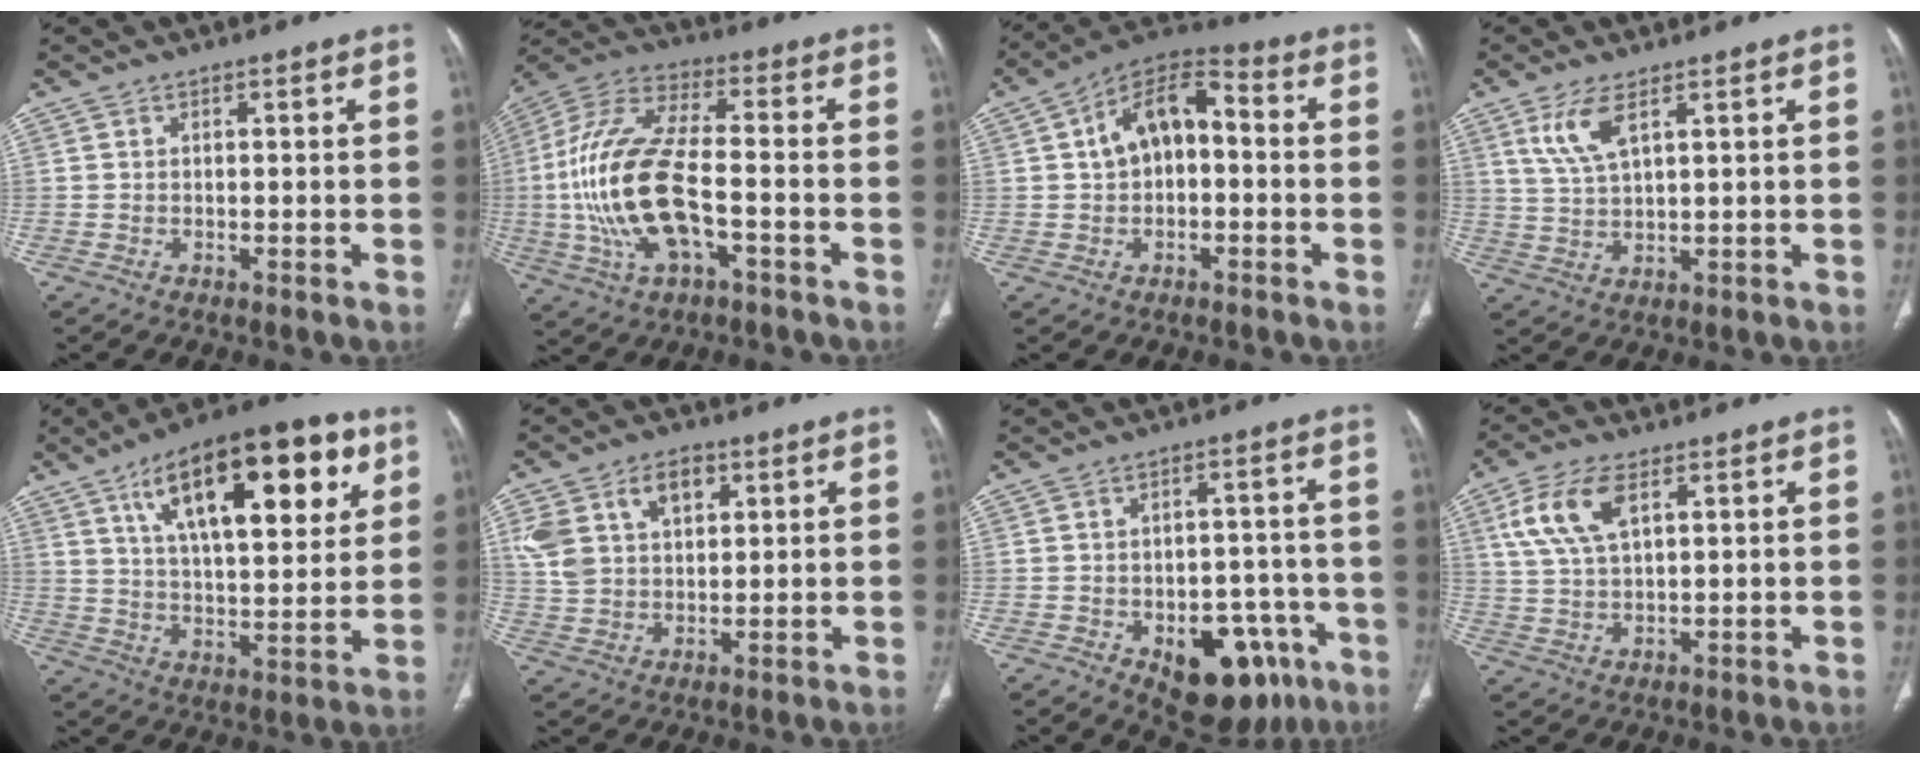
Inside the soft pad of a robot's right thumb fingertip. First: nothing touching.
{"total": 20.0, "force": [-3.5, 8.8, 17.6], "torque": [-0.381, 0.027, -0.061]}
{"total": 11.7, "force": [0.9, 7.1, 9.3], "torque": [-0.136, 0.042, -0.002]}
{"total": 6.2, "force": [3.3, 2.0, 4.9], "torque": [-0.107, -0.011, 0.077]}
{"total": 25.1, "force": [11.1, 10.0, 20.1], "torque": [-0.279, -0.016, 0.177]}
{"total": 11.4, "force": [4.7, 7.5, 7.2], "torque": [-0.120, -0.002, 0.096]}
{"total": 15.6, "force": [-7.1, 9.1, 10.6], "torque": [-0.098, 0.038, -0.082]}
{"total": 9.4, "force": [4.0, 4.5, 7.3], "torque": [-0.155, -0.002, 0.081]}